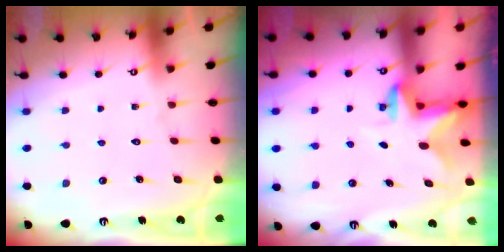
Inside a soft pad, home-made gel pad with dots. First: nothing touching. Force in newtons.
{"total": 2.8, "press": 2.7, "slide": 0.5}